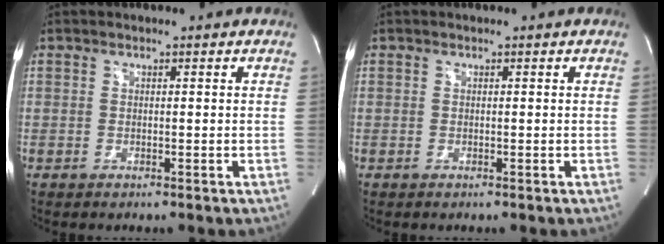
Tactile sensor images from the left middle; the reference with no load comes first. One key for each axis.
{"total": 0.0}